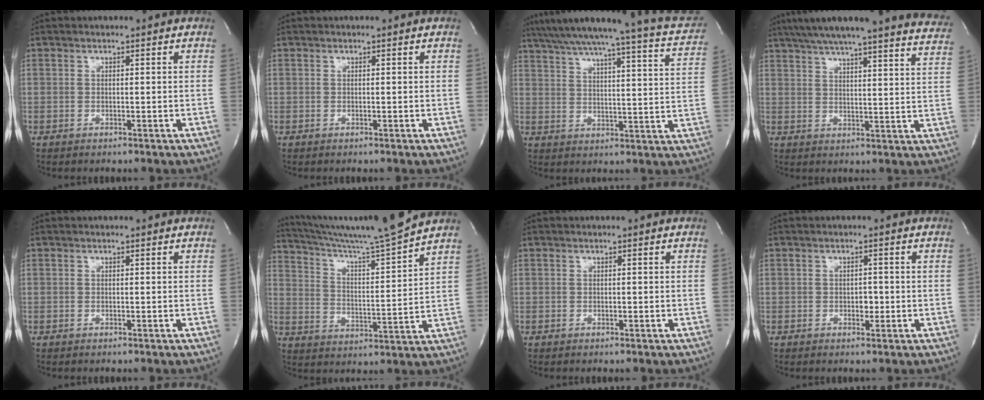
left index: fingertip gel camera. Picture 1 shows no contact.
{"total": 0.0}
{"total": 22.9, "force": [20.1, 1.4, 10.8], "torque": [-0.161, -0.018, 0.252]}
{"total": 28.8, "force": [25.8, 2.4, 12.6], "torque": [-0.200, -0.048, 0.309]}
{"total": 0.0}
{"total": 15.3, "force": [14.0, -2.5, 5.6], "torque": [-0.103, -0.031, 0.224]}
{"total": 0.0}
{"total": 1.5, "force": [-0.4, 0.9, 1.1], "torque": [-0.015, 0.002, -0.003]}